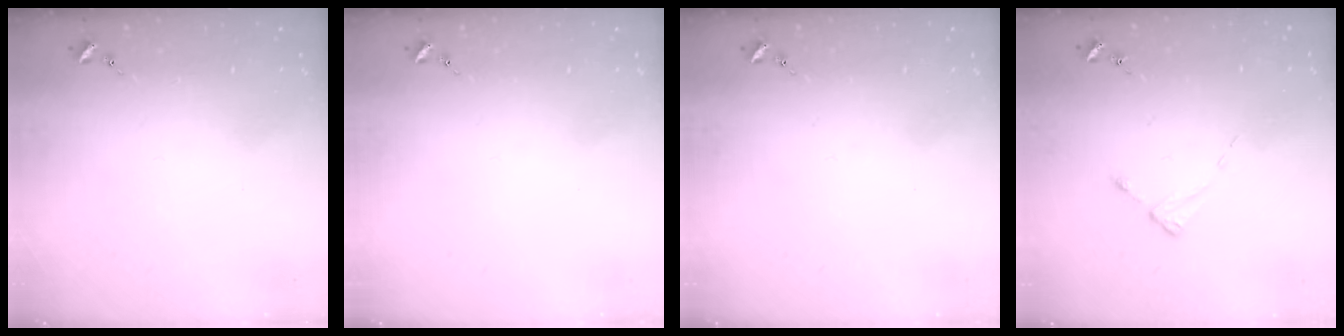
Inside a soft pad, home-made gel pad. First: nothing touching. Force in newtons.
{"total": 0.0}
{"total": 0.0}
{"total": 2.6, "press": 2.6, "slide": 0.4}